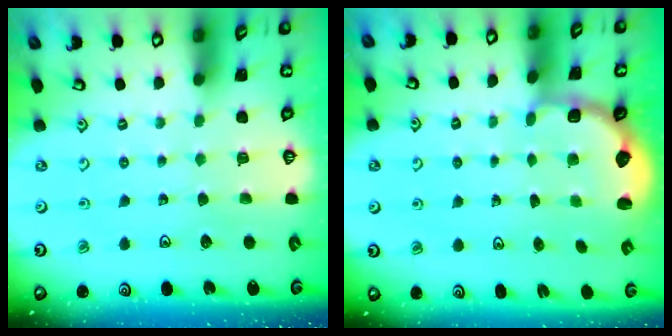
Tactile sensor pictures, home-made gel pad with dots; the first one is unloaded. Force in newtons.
{"total": 2.8, "press": 2.1, "slide": 1.9}